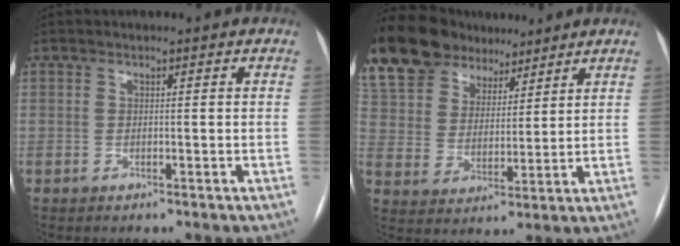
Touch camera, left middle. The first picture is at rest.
{"total": 22.3, "force": [16.5, 12.4, 8.4], "torque": [-0.223, 0.056, 0.306]}